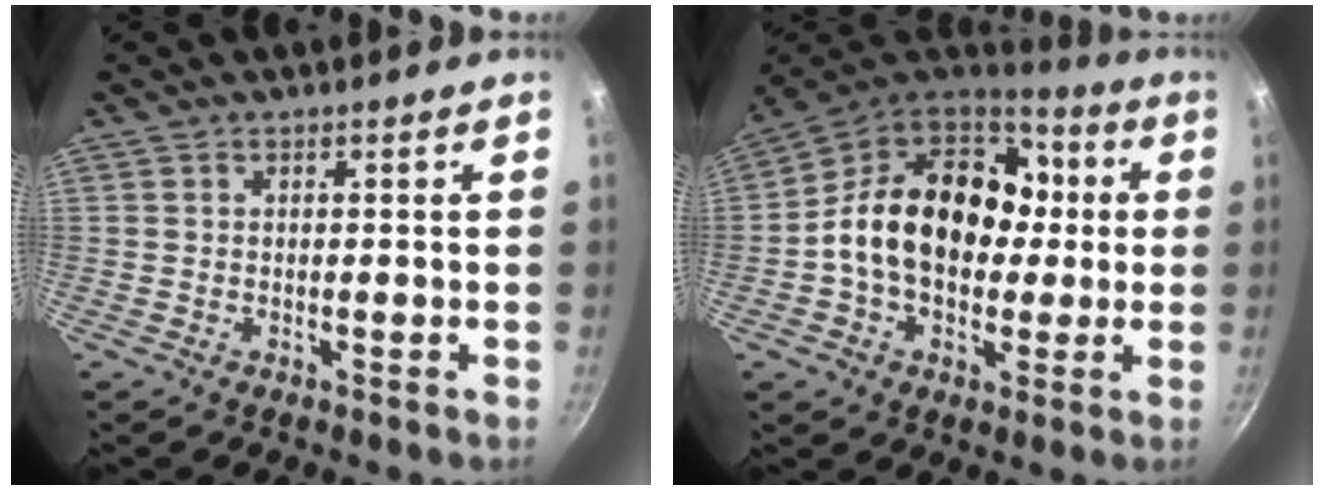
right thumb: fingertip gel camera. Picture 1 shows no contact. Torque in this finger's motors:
{"motor_torque": [1.64, 3.37, 1.06, -0.95, 0.17]}